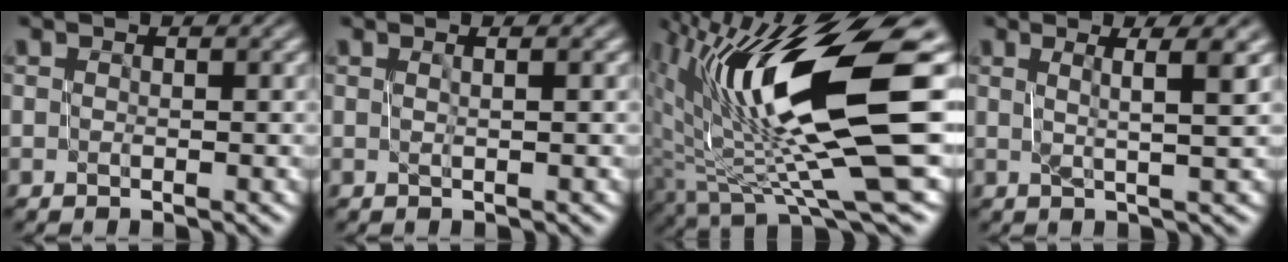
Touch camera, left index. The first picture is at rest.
{"total": 0.9, "force": [0.2, 0.3, 0.8], "torque": [-0.009, 0.007, -0.003]}
{"total": 14.2, "force": [2.1, 3.3, 13.6], "torque": [-0.237, -0.002, 0.046]}
{"total": 3.5, "force": [1.3, 0.5, 3.2], "torque": [-0.048, 0.008, 0.020]}